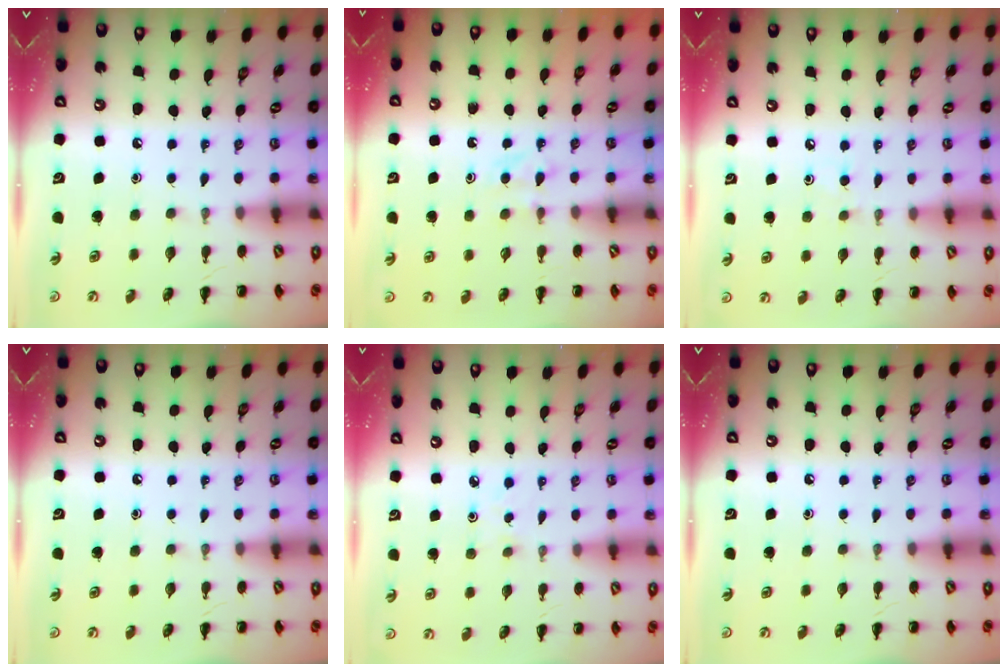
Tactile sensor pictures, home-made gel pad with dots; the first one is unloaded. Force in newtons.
{"total": 3.6, "press": 3.4, "slide": 1.1}
{"total": 2.5, "press": 2.3, "slide": 0.9}
{"total": 0.0}
{"total": 1.5, "press": 1.4, "slide": 0.6}
{"total": 0.0}